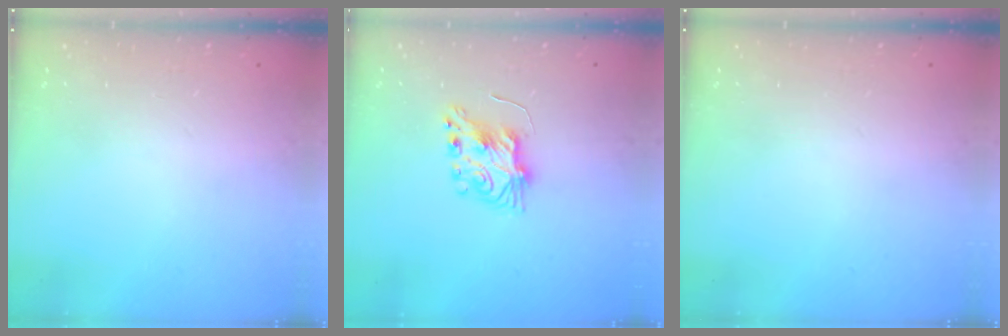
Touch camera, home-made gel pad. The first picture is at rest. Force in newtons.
{"total": 7.0, "press": 7.0, "slide": 0.3}
{"total": 0.0}